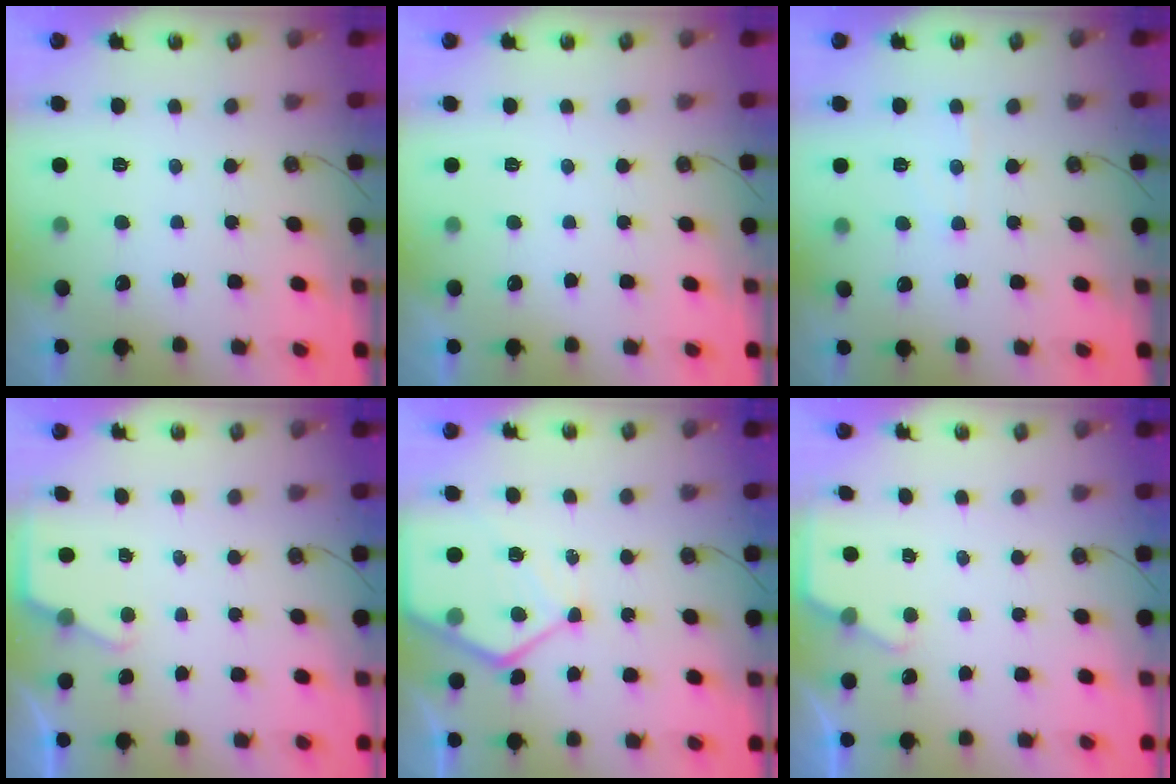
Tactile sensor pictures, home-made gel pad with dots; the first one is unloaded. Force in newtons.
{"total": 0.0}
{"total": 5.0, "press": 5.0, "slide": 0.6}
{"total": 2.7, "press": 2.7, "slide": 0.4}
{"total": 11.6, "press": 11.6, "slide": 1.1}
{"total": 2.2, "press": 2.2, "slide": 0.3}